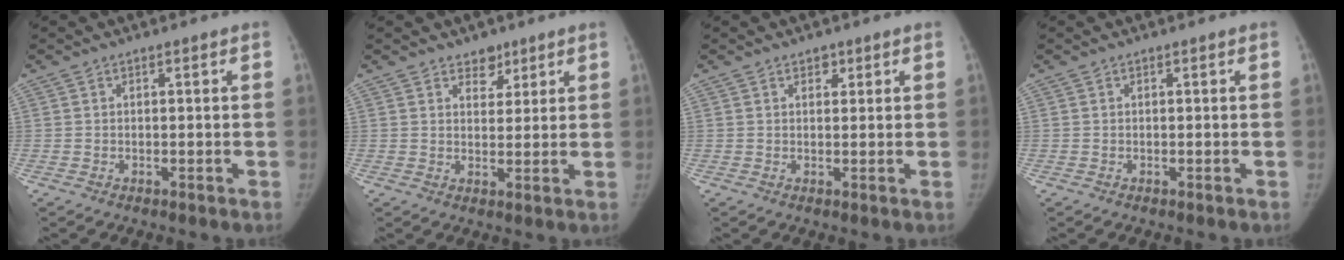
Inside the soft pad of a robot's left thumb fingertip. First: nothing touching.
{"total": 3.6, "force": [2.6, 2.2, 1.0], "torque": [0.009, -0.017, 0.040]}
{"total": 1.7, "force": [1.0, 1.1, 0.6], "torque": [0.003, -0.005, 0.013]}
{"total": 0.0}